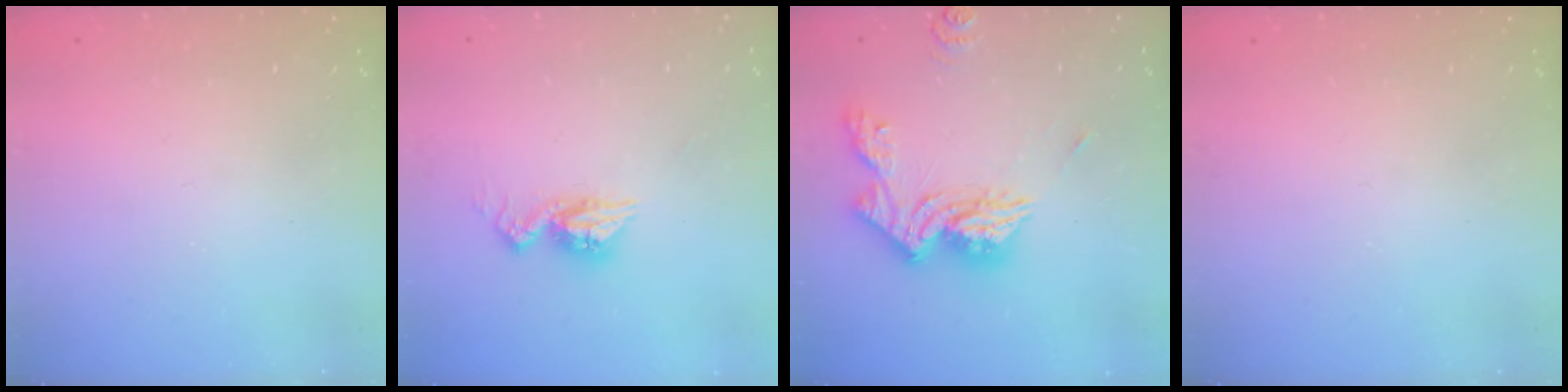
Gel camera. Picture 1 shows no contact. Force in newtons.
{"total": 9.3, "press": 9.3, "slide": 0.6}
{"total": 15.2, "press": 15.1, "slide": 1.6}
{"total": 0.0}